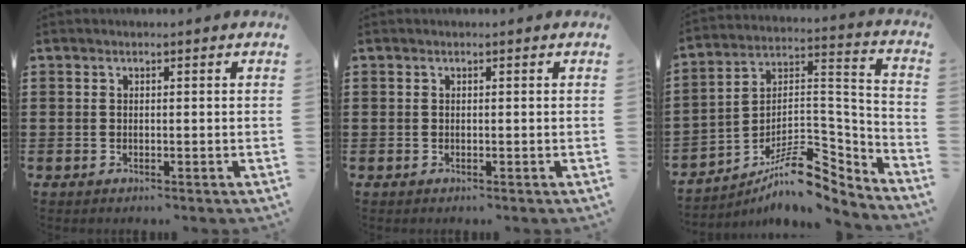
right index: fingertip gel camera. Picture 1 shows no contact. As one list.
[{"total": 0.0}, {"total": 10.8, "force": [-7.6, 4.5, 6.2], "torque": [-0.096, 0.019, -0.144]}]